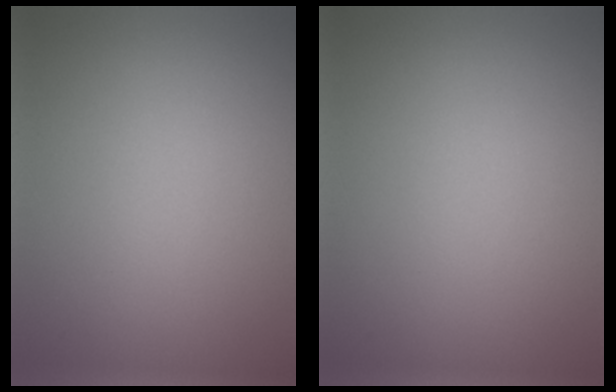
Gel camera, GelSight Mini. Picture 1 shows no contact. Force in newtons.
{"total": 0.0}